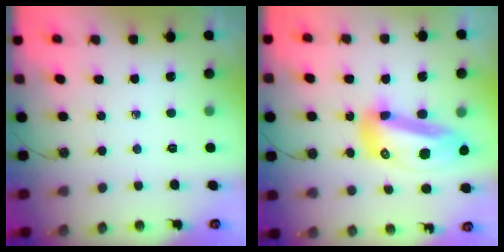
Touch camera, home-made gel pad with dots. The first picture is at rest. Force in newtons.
{"total": 16.2, "press": 16.1, "slide": 1.9}